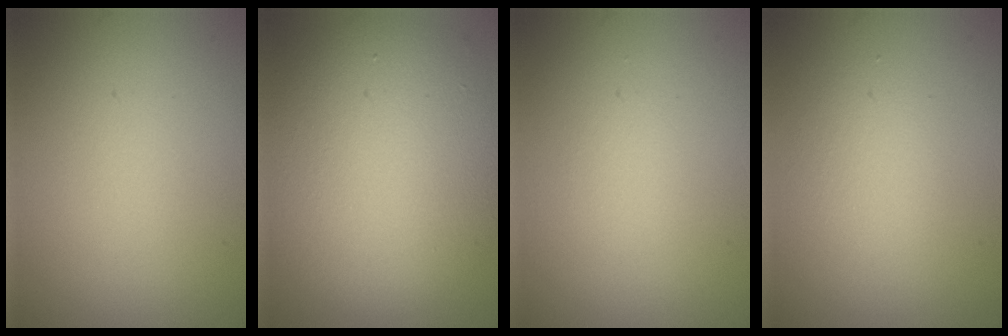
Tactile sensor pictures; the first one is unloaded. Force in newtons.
{"total": 11.1, "press": 11.0, "slide": 0.6}
{"total": 0.6, "press": 0.6, "slide": 0.0}
{"total": 1.9, "press": 1.9, "slide": 0.1}